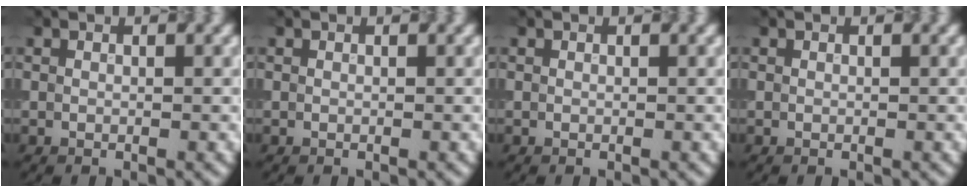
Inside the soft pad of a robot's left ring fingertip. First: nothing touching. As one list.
[{"total": 0.0}, {"total": 0.0}, {"total": 0.0}]